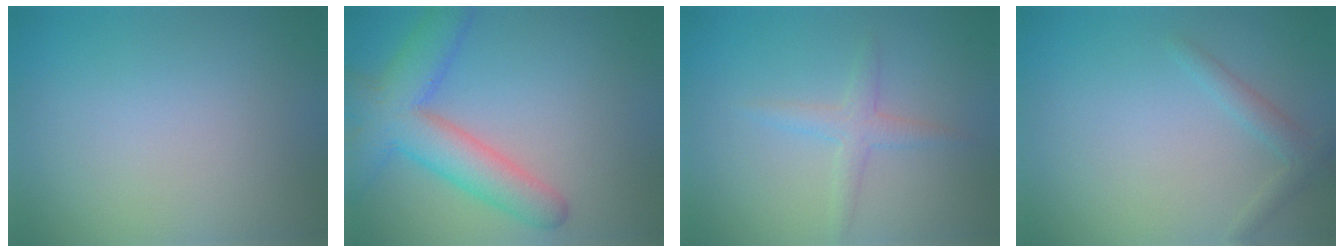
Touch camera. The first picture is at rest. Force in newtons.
{"total": 7.2, "press": 7.2, "slide": 0.4}
{"total": 2.0, "press": 2.0, "slide": 0.1}
{"total": 1.6, "press": 1.6, "slide": 0.1}